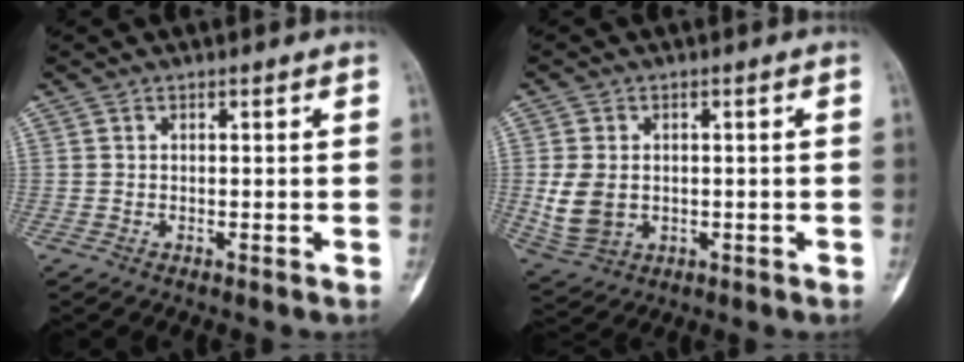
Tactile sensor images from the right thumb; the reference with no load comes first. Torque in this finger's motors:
{"motor_torque": [-0.05, 0.71, 0.14, 0.27, 0.02]}